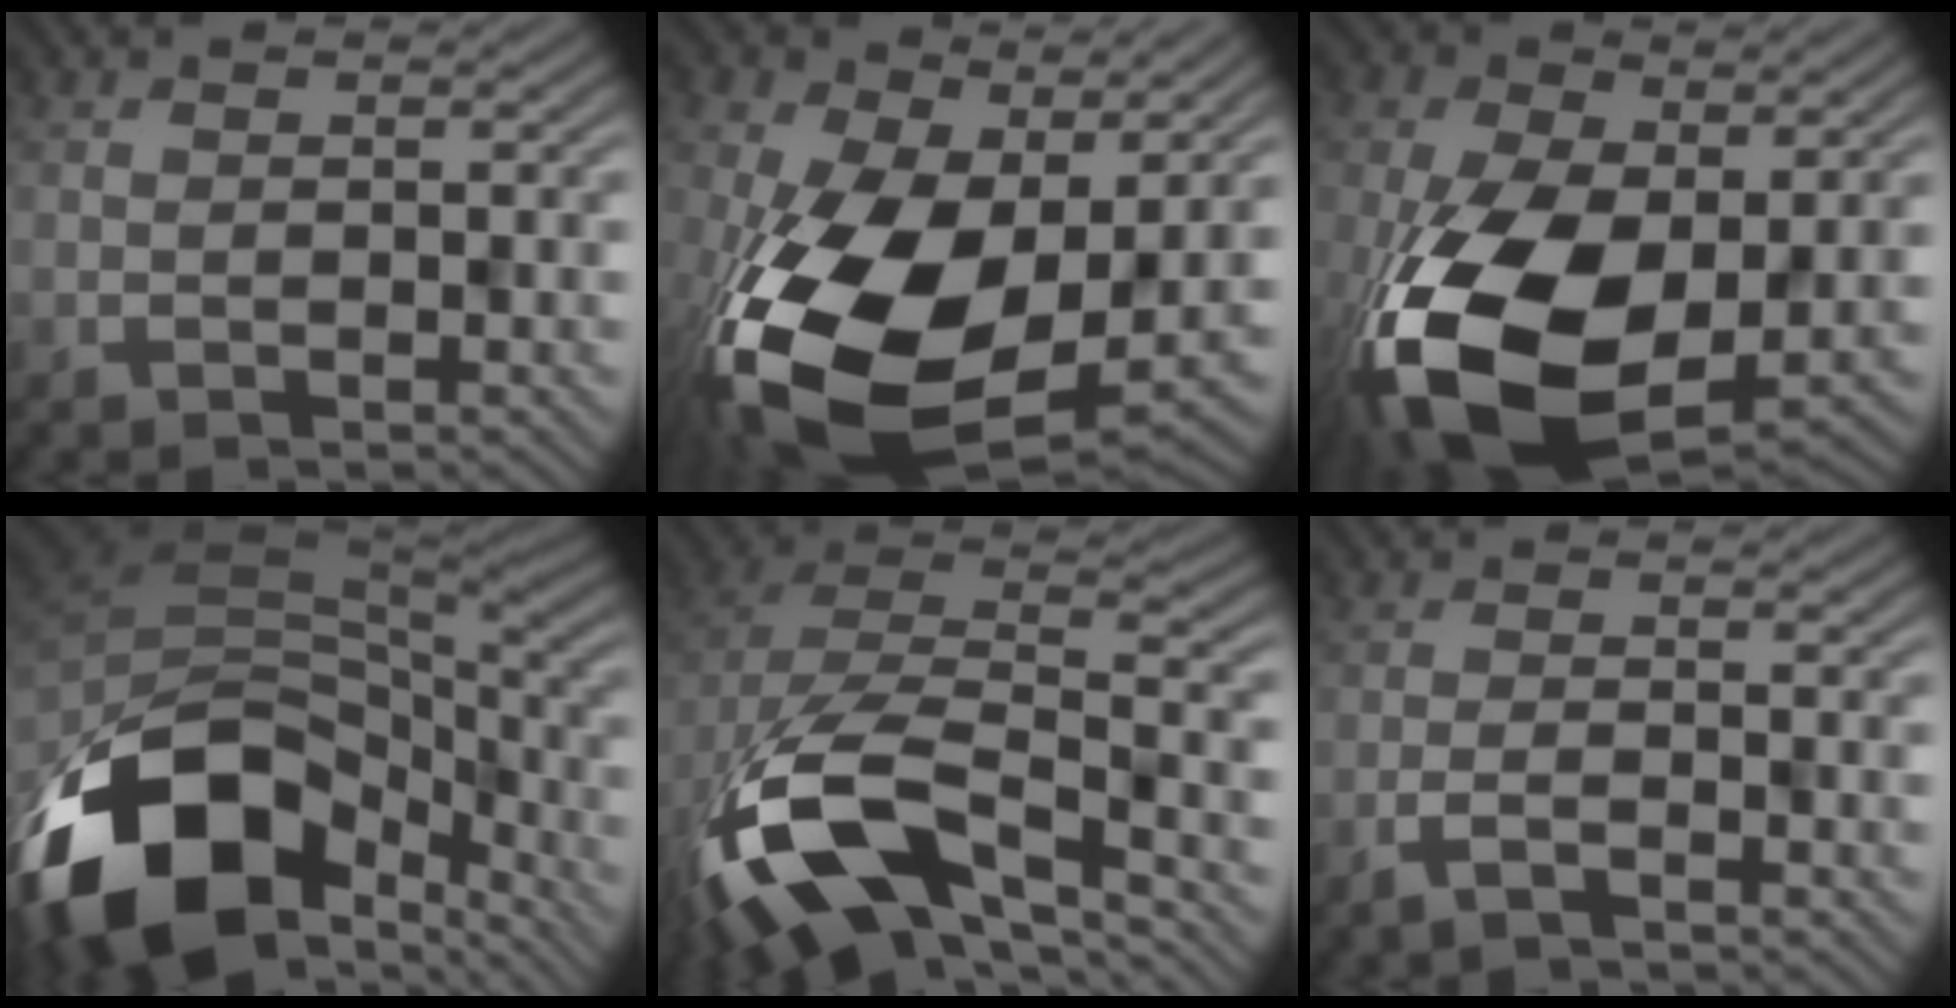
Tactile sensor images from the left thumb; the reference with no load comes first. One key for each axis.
{"total": 15.8, "fx": -2.1, "fy": 9.2, "fz": 12.7, "tx": -0.267, "ty": -0.035, "tz": -0.023}
{"total": 14.1, "fx": -3.6, "fy": 7.8, "fz": 11.2, "tx": -0.252, "ty": -0.037, "tz": -0.051}
{"total": 17.8, "fx": -9.0, "fy": 10.6, "fz": 11.1, "tx": -0.252, "ty": -0.046, "tz": -0.124}
{"total": 15.8, "fx": -8.2, "fy": 7.3, "fz": 11.4, "tx": -0.253, "ty": -0.035, "tz": -0.136}
{"total": 2.4, "fx": -2.0, "fy": 0.4, "fz": 1.3, "tx": -0.014, "ty": 0.002, "tz": -0.041}